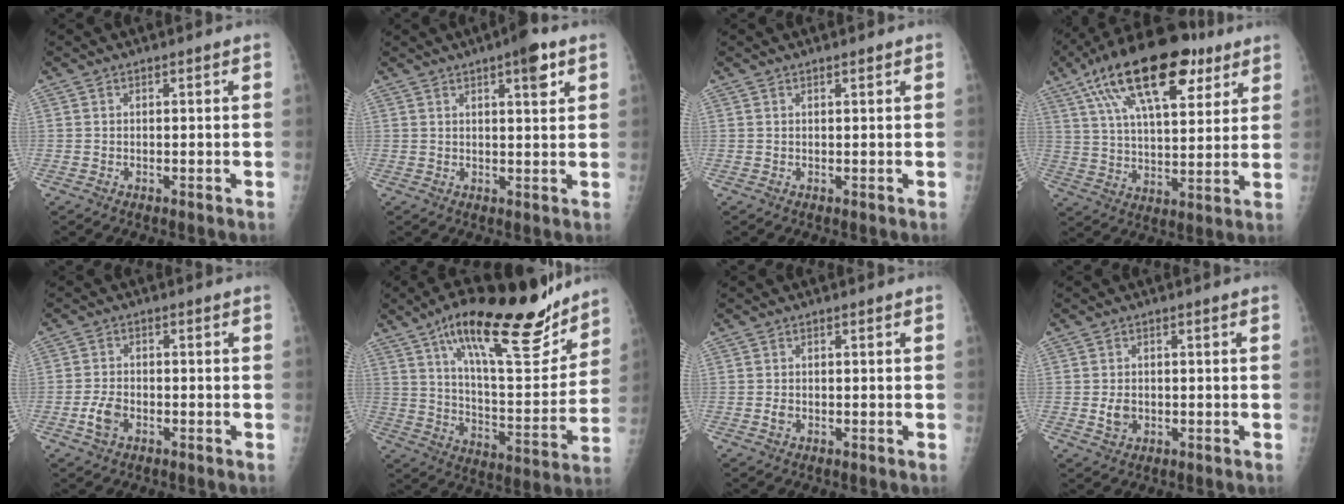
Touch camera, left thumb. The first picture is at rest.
{"total": 5.4, "force": [2.9, 1.4, 4.3], "torque": [-0.051, -0.010, 0.036]}
{"total": 0.7, "force": [0.5, 0.2, 0.4], "torque": [-0.007, -0.002, 0.007]}
{"total": 22.8, "force": [11.9, 10.0, 16.7], "torque": [-0.266, -0.009, 0.198]}
{"total": 4.1, "force": [-1.7, 2.6, 2.7], "torque": [-0.053, 0.010, -0.034]}
{"total": 25.8, "force": [17.2, 7.9, 17.6], "torque": [-0.230, -0.068, 0.275]}
{"total": 1.3, "force": [-0.4, 1.0, 0.8], "torque": [-0.011, 0.001, -0.007]}
{"total": 3.0, "force": [-0.5, 2.4, 1.9], "torque": [-0.026, 0.001, -0.005]}